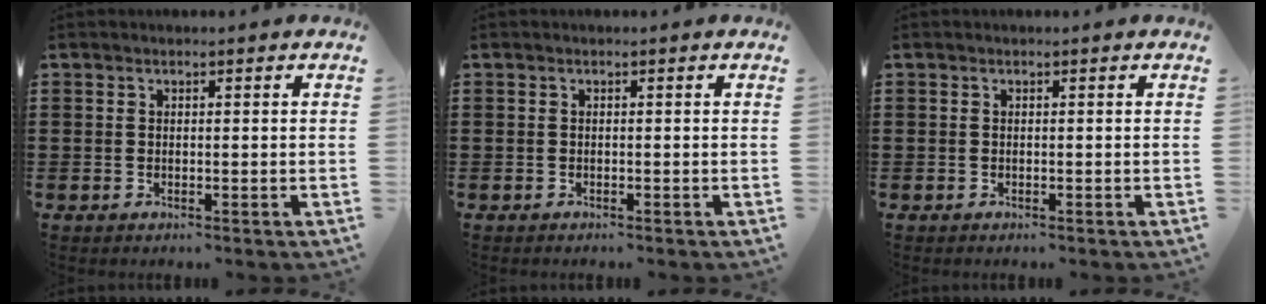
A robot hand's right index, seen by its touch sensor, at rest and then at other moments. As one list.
[{"total": 0.0}, {"total": 0.0}]